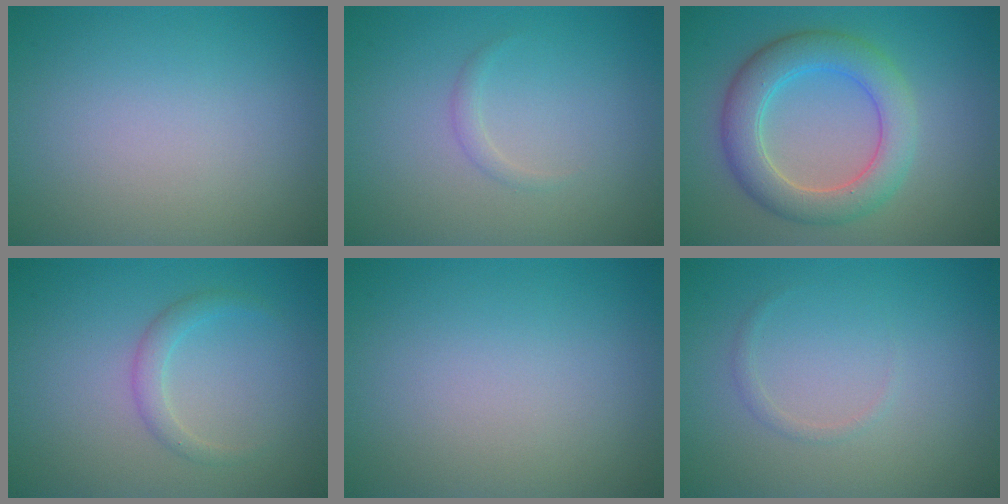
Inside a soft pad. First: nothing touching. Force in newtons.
{"total": 0.7, "press": 0.7, "slide": 0.0}
{"total": 5.0, "press": 5.0, "slide": 0.0}
{"total": 1.5, "press": 1.5, "slide": 0.0}
{"total": 0.0}
{"total": 0.7, "press": 0.7, "slide": 0.1}